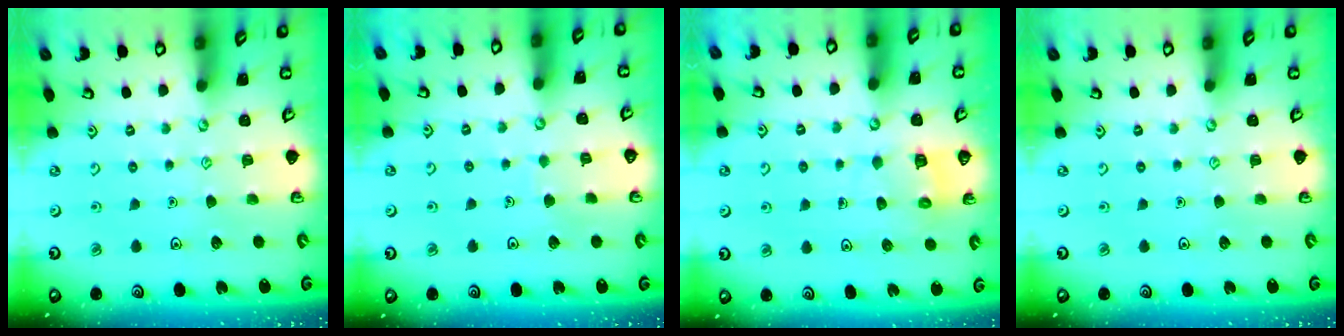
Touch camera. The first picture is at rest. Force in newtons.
{"total": 2.3, "press": 2.3, "slide": 0.1}
{"total": 6.3, "press": 6.3, "slide": 0.5}
{"total": 0.0}